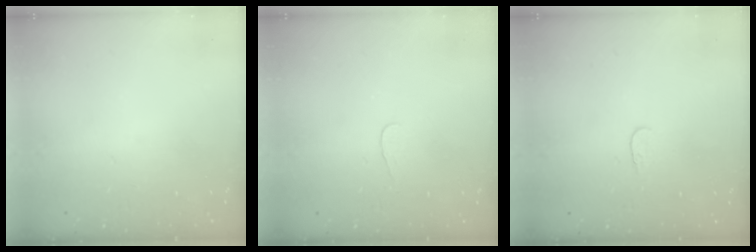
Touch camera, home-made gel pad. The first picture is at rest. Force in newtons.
{"total": 2.8, "press": 2.7, "slide": 0.3}
{"total": 3.6, "press": 3.6, "slide": 0.3}